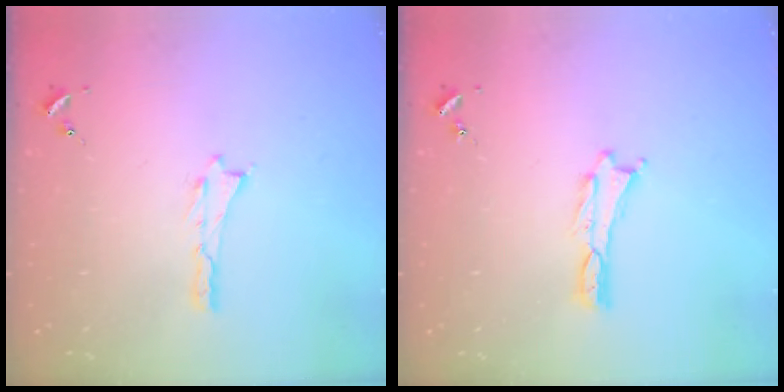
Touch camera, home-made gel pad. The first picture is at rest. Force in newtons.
{"total": 0.0}